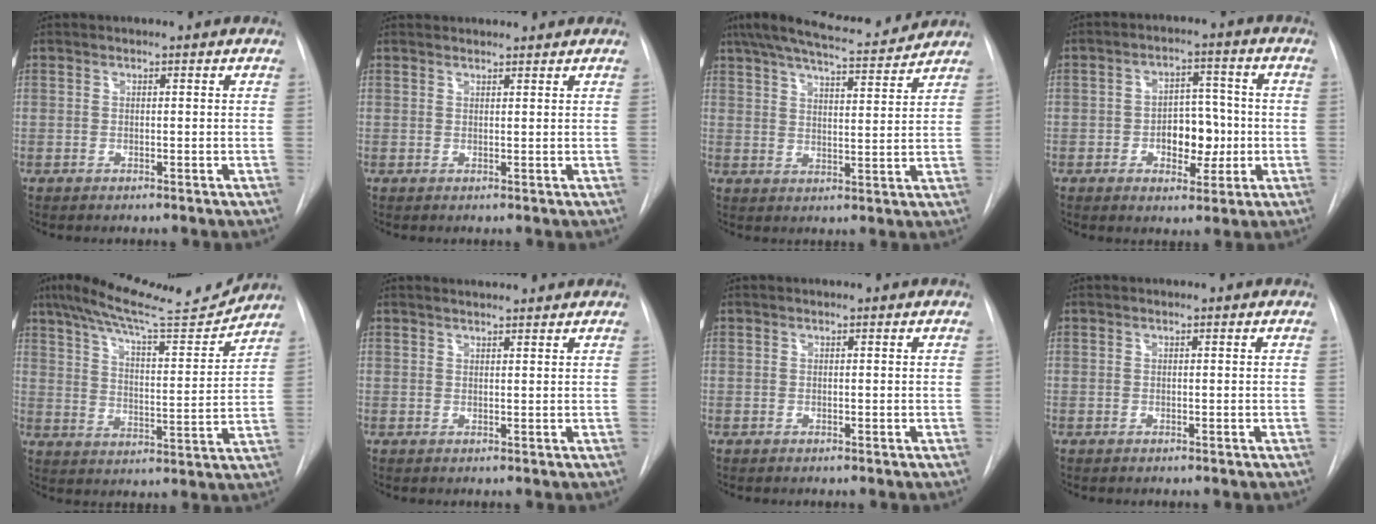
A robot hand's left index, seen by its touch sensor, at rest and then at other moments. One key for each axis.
{"total": 5.1, "fx": 5.0, "fy": 0.7, "fz": 0.9, "tx": -0.010, "ty": 0.033, "tz": 0.061}
{"total": 14.5, "fx": 12.9, "fy": 1.7, "fz": 6.3, "tx": -0.114, "ty": 0.015, "tz": 0.192}
{"total": 6.9, "fx": -1.3, "fy": 4.2, "fz": 5.3, "tx": -0.073, "ty": 0.016, "tz": -0.015}
{"total": 15.9, "fx": 14.4, "fy": 0.6, "fz": 6.5, "tx": -0.112, "ty": -0.011, "tz": 0.218}
{"total": 3.9, "fx": 3.8, "fy": 0.3, "fz": 0.9, "tx": -0.018, "ty": 0.021, "tz": 0.050}
{"total": 0.0}
{"total": 0.0}